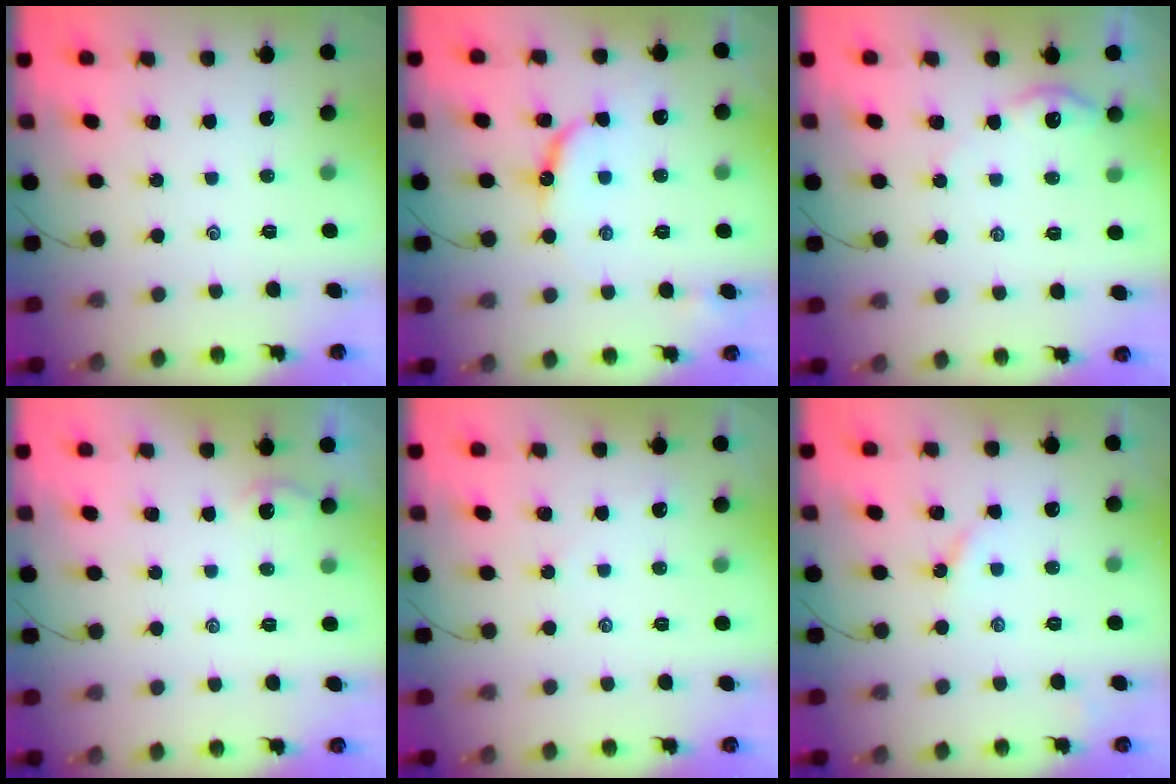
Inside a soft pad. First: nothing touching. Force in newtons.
{"total": 8.9, "press": 8.9, "slide": 0.9}
{"total": 3.7, "press": 3.6, "slide": 0.4}
{"total": 0.8, "press": 0.8, "slide": 0.2}
{"total": 1.4, "press": 1.4, "slide": 0.4}
{"total": 2.4, "press": 2.4, "slide": 0.3}